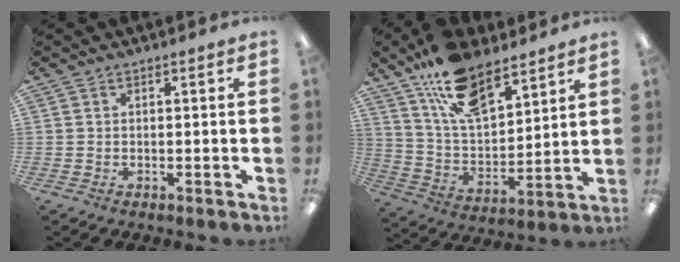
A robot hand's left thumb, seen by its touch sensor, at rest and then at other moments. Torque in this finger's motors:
{"motor_torque": [2.04, 1.30, 1.48, -1.29, 0.17]}